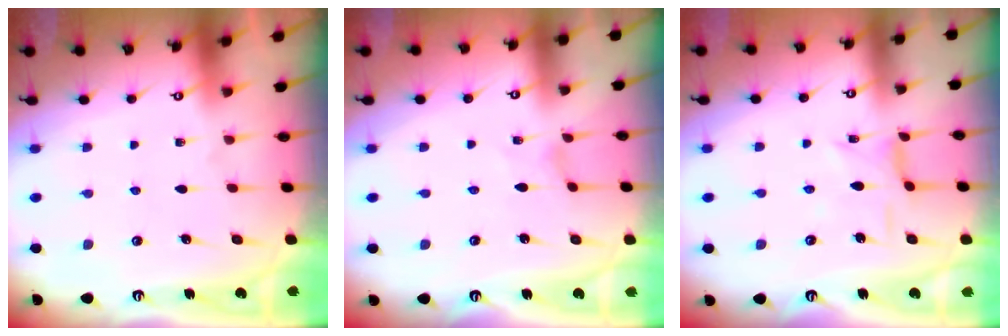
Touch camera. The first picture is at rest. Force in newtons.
{"total": 0.0}
{"total": 2.9, "press": 2.9, "slide": 0.3}